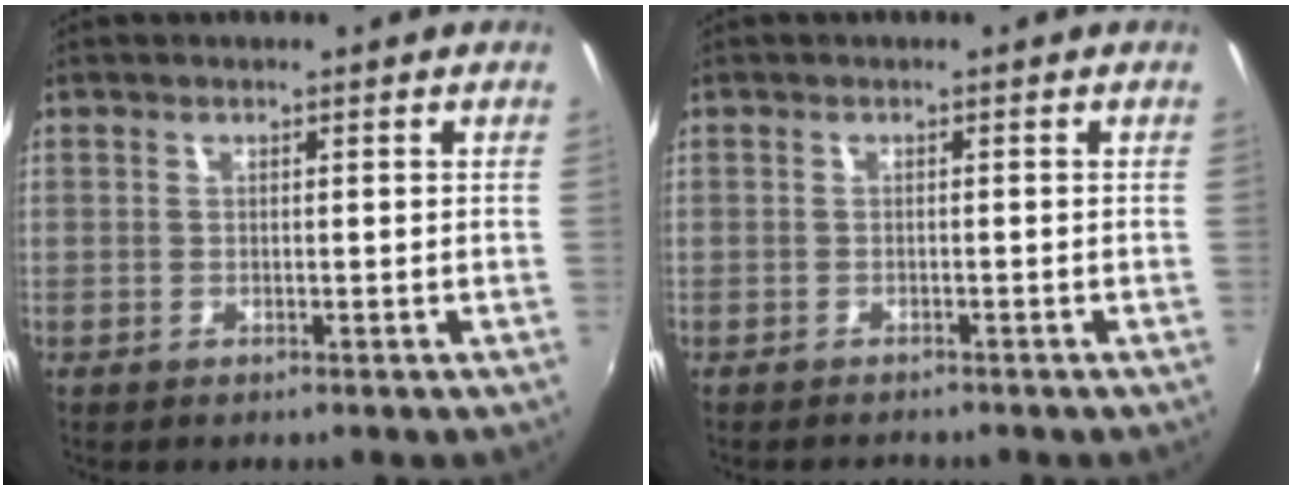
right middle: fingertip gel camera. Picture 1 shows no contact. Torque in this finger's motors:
{"motor_torque": [-0.19, -0.20, 0.07, 0.00]}